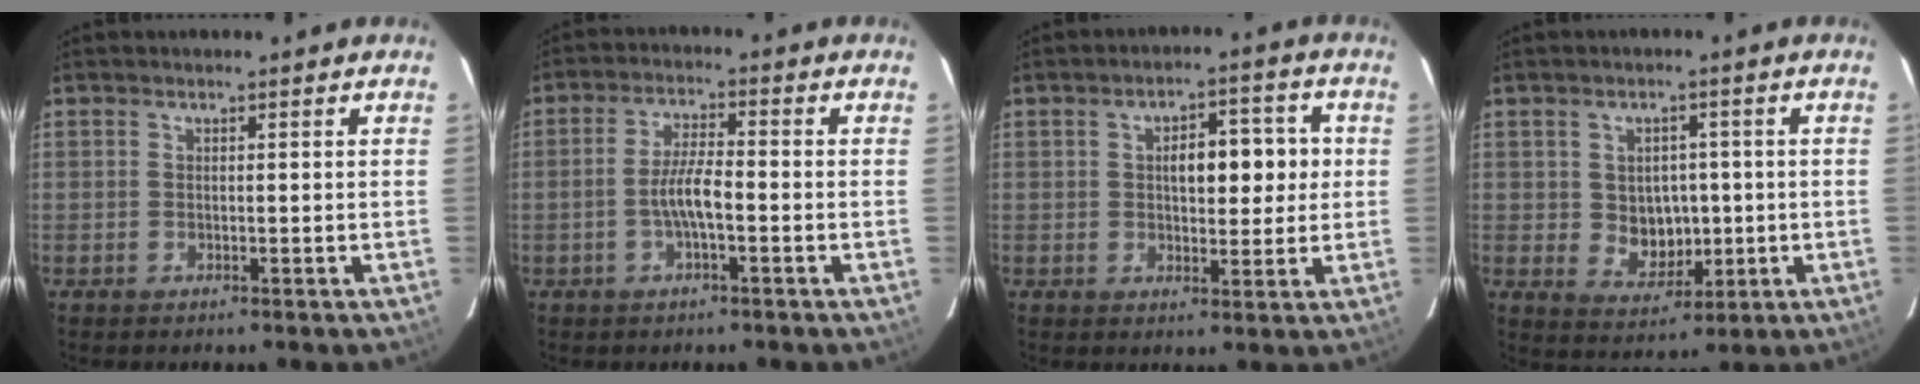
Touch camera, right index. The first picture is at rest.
{"total": 5.5, "force": [-1.7, 1.2, 5.1], "torque": [-0.101, 0.006, -0.032]}
{"total": 8.0, "force": [1.0, 4.1, 6.8], "torque": [-0.107, 0.021, 0.019]}
{"total": 6.7, "force": [-0.2, 5.8, 3.5], "torque": [-0.064, 0.002, 0.015]}